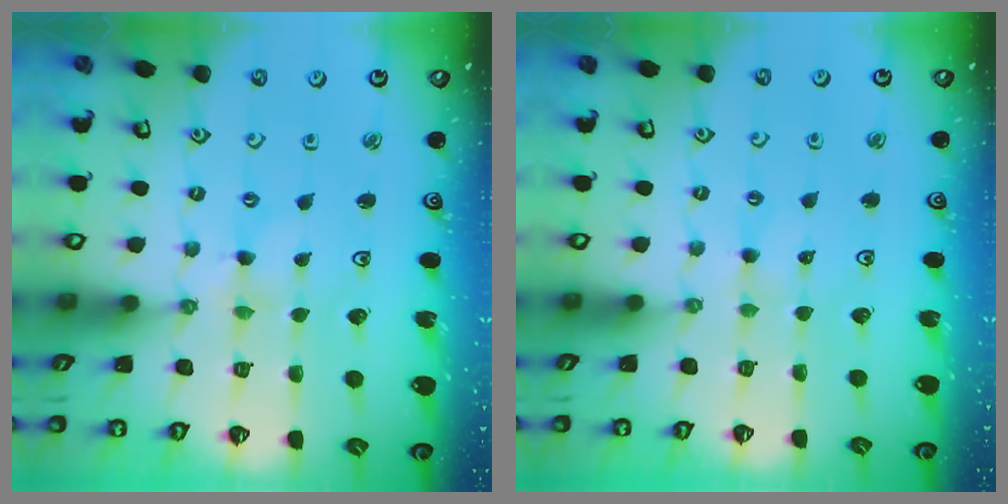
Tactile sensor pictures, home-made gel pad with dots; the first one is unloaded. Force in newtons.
{"total": 1.1, "press": 1.0, "slide": 0.3}